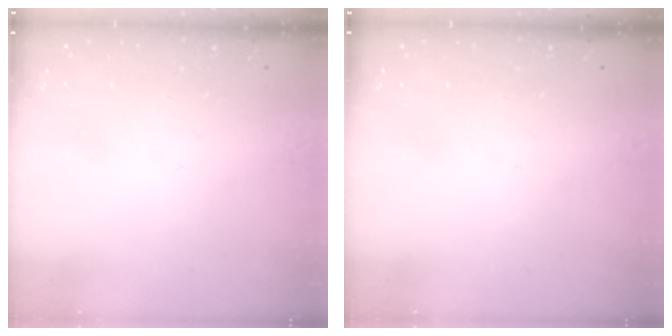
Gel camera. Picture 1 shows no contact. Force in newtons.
{"total": 0.0}